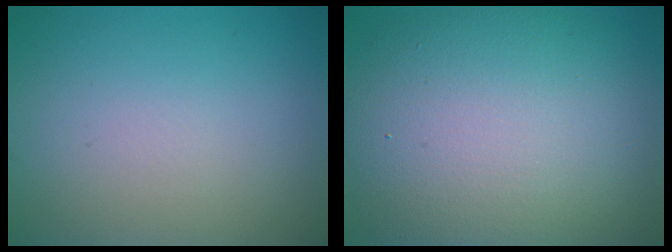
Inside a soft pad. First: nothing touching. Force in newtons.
{"total": 13.6, "press": 13.6, "slide": 0.7}